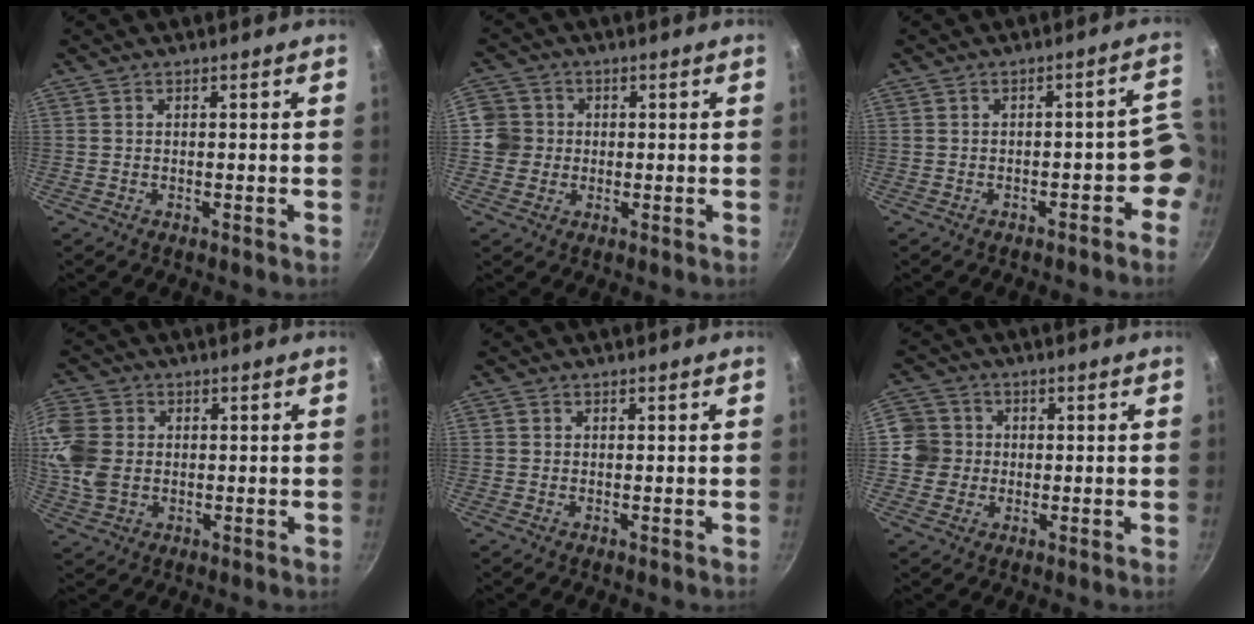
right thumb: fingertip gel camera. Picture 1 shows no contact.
{"total": 5.5, "force": [0.0, 5.3, 1.2], "torque": [0.013, 0.006, -0.012]}
{"total": 5.6, "force": [-2.7, 3.0, 3.9], "torque": [0.012, 0.055, -0.026]}
{"total": 9.6, "force": [0.5, 7.6, 5.8], "torque": [-0.109, -0.005, 0.003]}
{"total": 0.6, "force": [0.1, 0.6, 0.1], "torque": [0.001, 0.001, -0.001]}
{"total": 6.2, "force": [0.0, 6.1, 1.1], "torque": [0.020, 0.008, -0.013]}